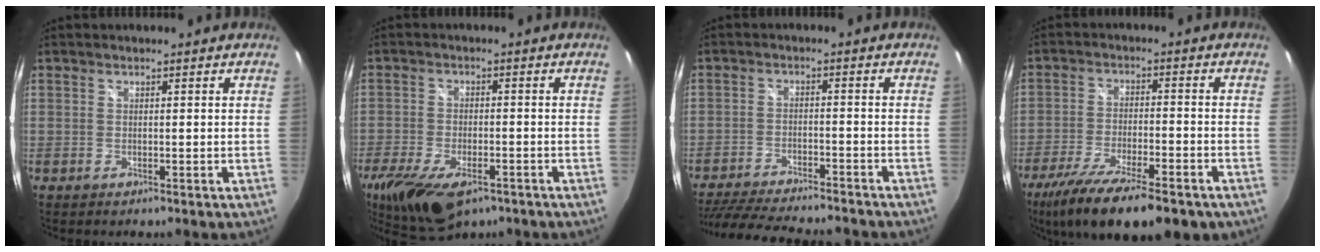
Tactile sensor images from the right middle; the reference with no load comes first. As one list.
[{"total": 16.4, "force": [-10.0, 7.5, 10.6], "torque": [-0.239, -0.045, -0.161]}, {"total": 19.1, "force": [-16.6, 3.9, 8.6], "torque": [-0.174, -0.028, -0.249]}, {"total": 19.3, "force": [-13.9, 5.8, 12.1], "torque": [-0.236, -0.053, -0.222]}]